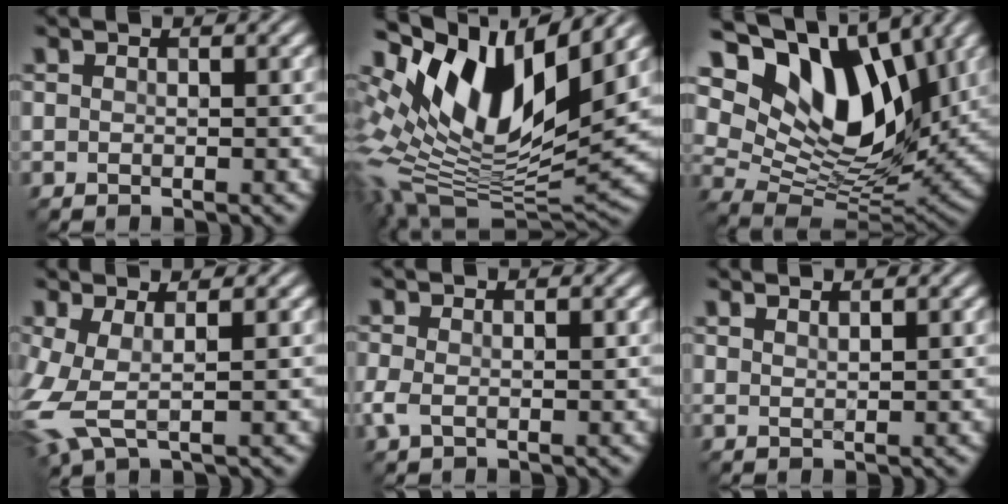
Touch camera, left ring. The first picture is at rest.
{"total": 14.6, "force": [4.3, 7.0, 12.0], "torque": [-0.238, 0.004, 0.074]}
{"total": 13.8, "force": [6.5, 7.7, 9.5], "torque": [-0.161, 0.004, 0.111]}
{"total": 4.7, "force": [-0.4, 1.7, 4.3], "torque": [-0.124, -0.007, -0.012]}
{"total": 1.8, "force": [-0.2, 0.9, 1.5], "torque": [-0.039, -0.003, -0.006]}
{"total": 1.5, "force": [1.2, 0.4, 0.8], "torque": [0.000, 0.001, 0.010]}